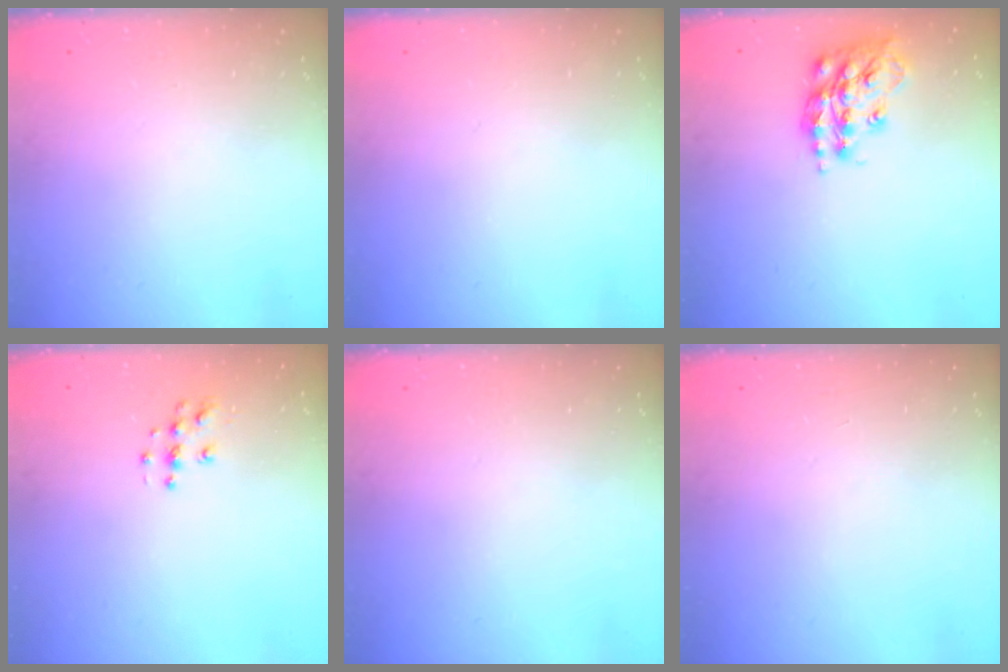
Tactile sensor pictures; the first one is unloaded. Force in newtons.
{"total": 0.0}
{"total": 16.0, "press": 16.0, "slide": 1.2}
{"total": 4.8, "press": 4.8, "slide": 0.3}
{"total": 0.0}
{"total": 0.0}